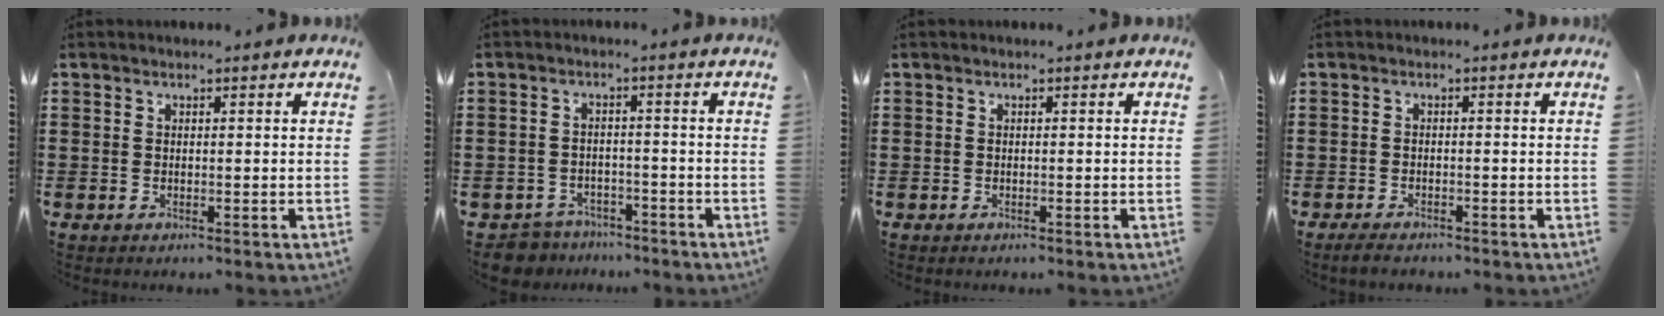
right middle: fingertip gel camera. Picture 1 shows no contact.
{"total": 4.0, "force": [-3.9, 0.9, -0.1], "torque": [-0.020, -0.001, -0.088]}
{"total": 0.0}
{"total": 1.5, "force": [-1.4, 0.4, 0.5], "torque": [-0.021, -0.001, -0.030]}